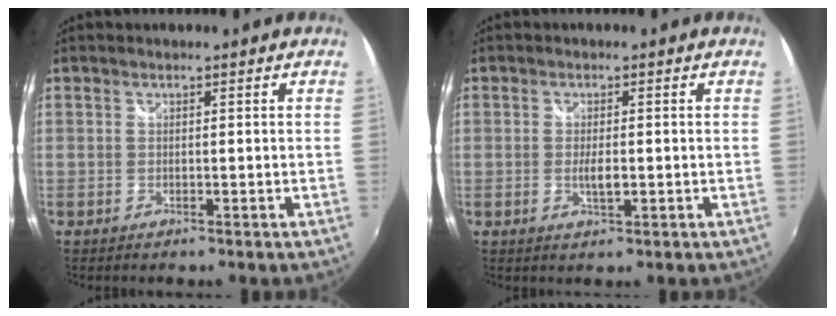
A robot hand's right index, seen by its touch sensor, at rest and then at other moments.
{"total": 2.8, "force": [-0.4, 1.0, 2.6], "torque": [-0.045, -0.007, -0.005]}